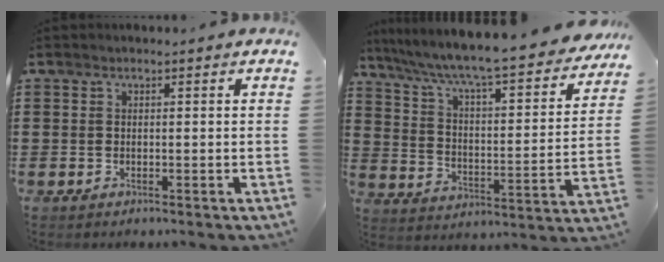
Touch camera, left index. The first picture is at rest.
{"total": 7.1, "force": [6.1, 0.0, 3.6], "torque": [-0.099, -0.051, 0.094]}